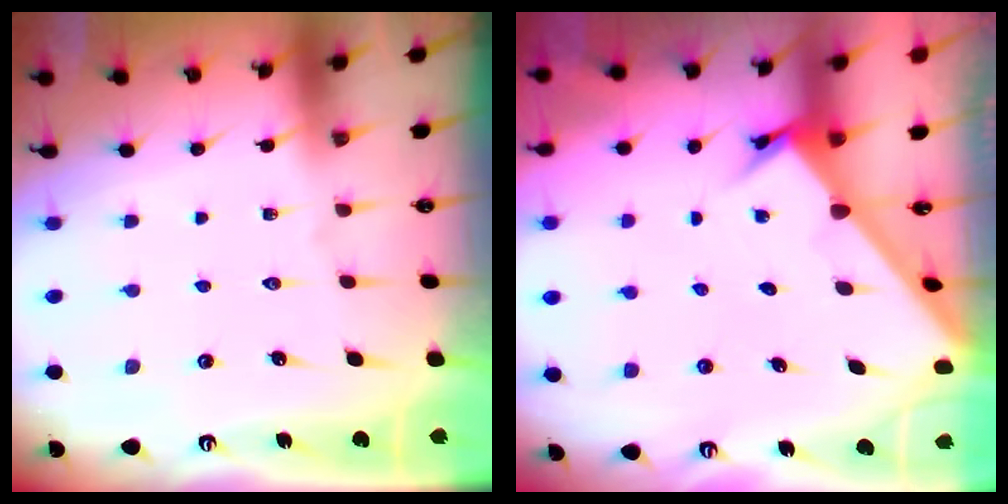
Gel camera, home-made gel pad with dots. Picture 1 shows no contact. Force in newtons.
{"total": 2.5, "press": 2.5, "slide": 0.2}